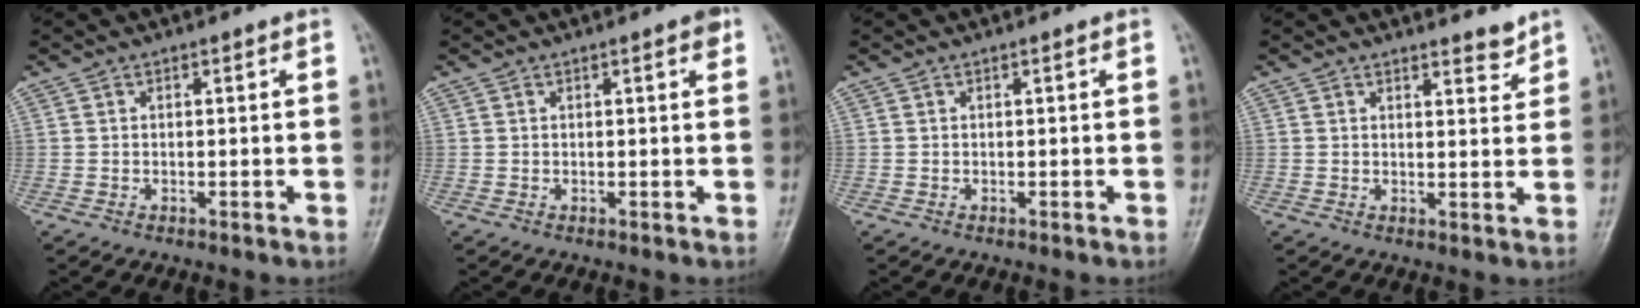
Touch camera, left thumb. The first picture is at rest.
{"total": 1.6, "force": [0.8, 0.5, 1.3], "torque": [-0.016, 0.000, 0.008]}
{"total": 0.0}
{"total": 2.7, "force": [2.5, 0.7, 0.8], "torque": [-0.001, -0.023, 0.036]}